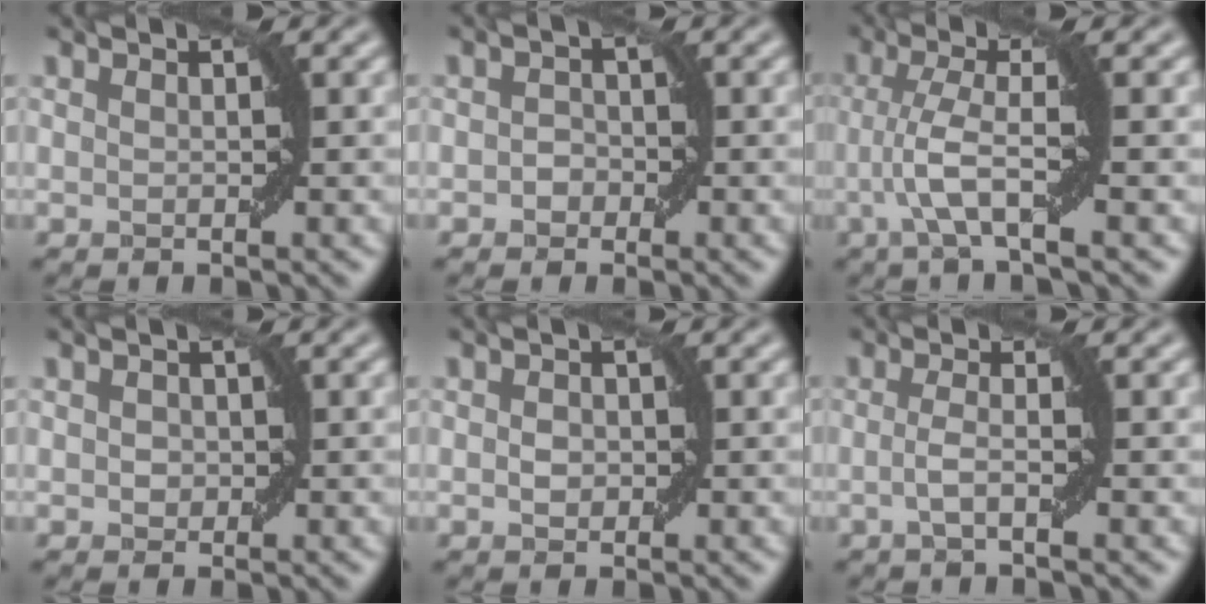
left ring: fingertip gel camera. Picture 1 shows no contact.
{"total": 1.2, "force": [-0.5, 1.0, 0.4], "torque": [-0.003, 0.001, -0.011]}
{"total": 4.3, "force": [-0.8, 0.4, 4.2], "torque": [-0.088, 0.011, -0.018]}
{"total": 1.1, "force": [0.0, 0.9, 0.5], "torque": [-0.006, 0.001, -0.002]}
{"total": 1.3, "force": [-0.2, 0.9, 0.8], "torque": [-0.014, 0.003, -0.005]}
{"total": 2.1, "force": [-0.5, 0.3, 2.0], "torque": [-0.042, 0.000, -0.014]}